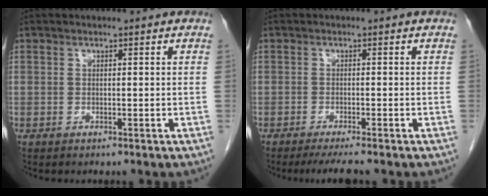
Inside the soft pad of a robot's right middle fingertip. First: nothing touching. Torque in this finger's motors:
{"motor_torque": [0.14, 0.10, 0.01, 0.02]}